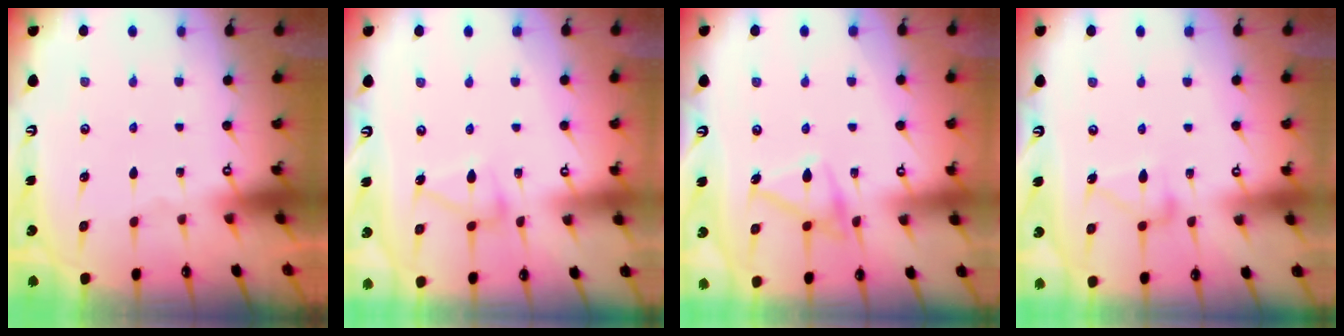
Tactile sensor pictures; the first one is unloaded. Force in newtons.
{"total": 10.1, "press": 10.1, "slide": 0.3}
{"total": 14.5, "press": 14.5, "slide": 0.7}
{"total": 12.0, "press": 12.0, "slide": 0.5}